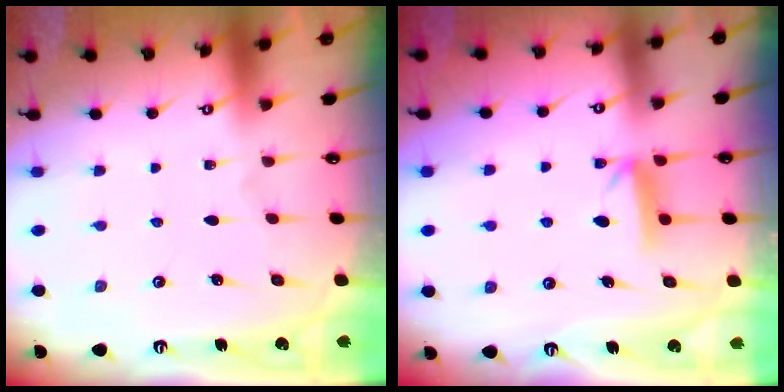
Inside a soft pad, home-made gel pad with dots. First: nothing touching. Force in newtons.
{"total": 6.2, "press": 6.2, "slide": 0.6}